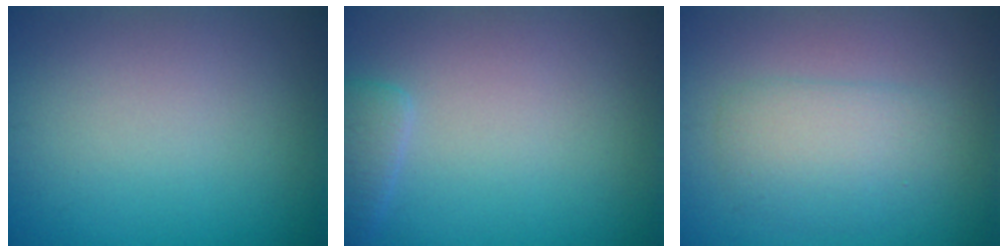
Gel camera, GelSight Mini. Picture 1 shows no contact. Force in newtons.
{"total": 1.6, "press": 1.5, "slide": 0.2}
{"total": 3.1, "press": 3.1, "slide": 0.0}